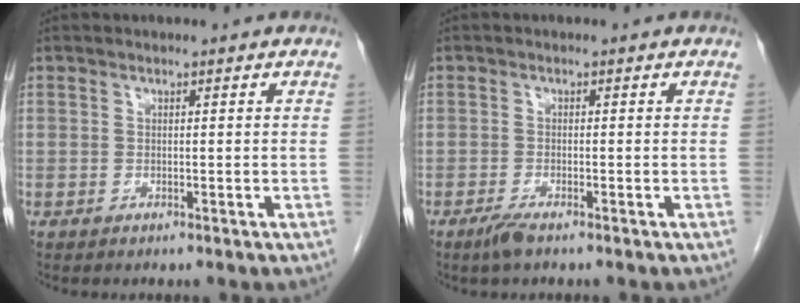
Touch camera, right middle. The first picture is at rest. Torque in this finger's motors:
{"motor_torque": [0.23, -0.11, 0.03, 0.02]}